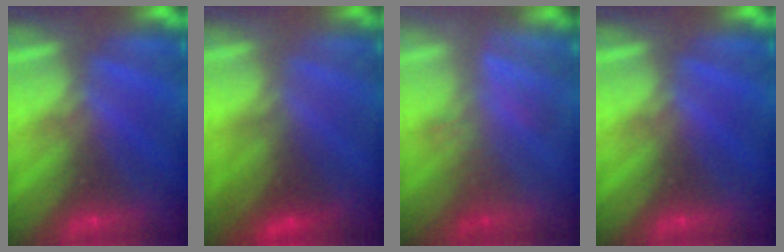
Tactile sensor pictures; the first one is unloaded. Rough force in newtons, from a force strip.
{"total": 2.8}
{"total": 2.8}
{"total": 0.0}